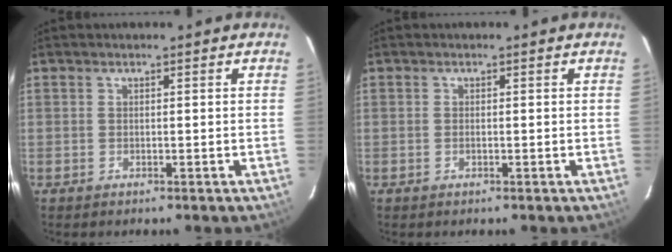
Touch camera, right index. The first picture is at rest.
{"total": 0.6, "force": [-0.2, 0.2, 0.5], "torque": [-0.011, 0.000, -0.004]}